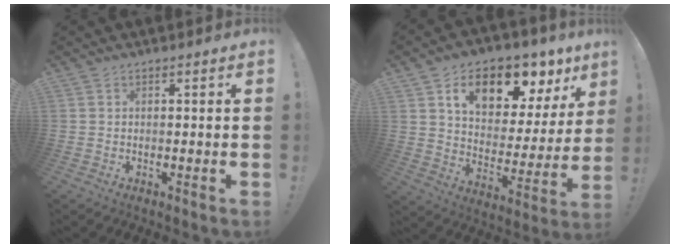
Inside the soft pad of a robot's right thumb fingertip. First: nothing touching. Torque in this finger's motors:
{"motor_torque": [2.35, 2.58, 0.36, 0.04, 0.07]}